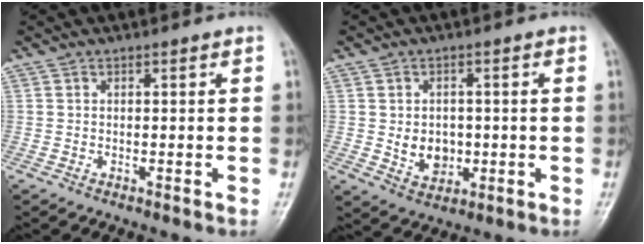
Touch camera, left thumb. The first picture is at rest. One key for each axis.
{"total": 5.9, "fx": -0.3, "fy": 4.8, "fz": 3.4, "tx": -0.028, "ty": -0.002, "tz": 0.004}